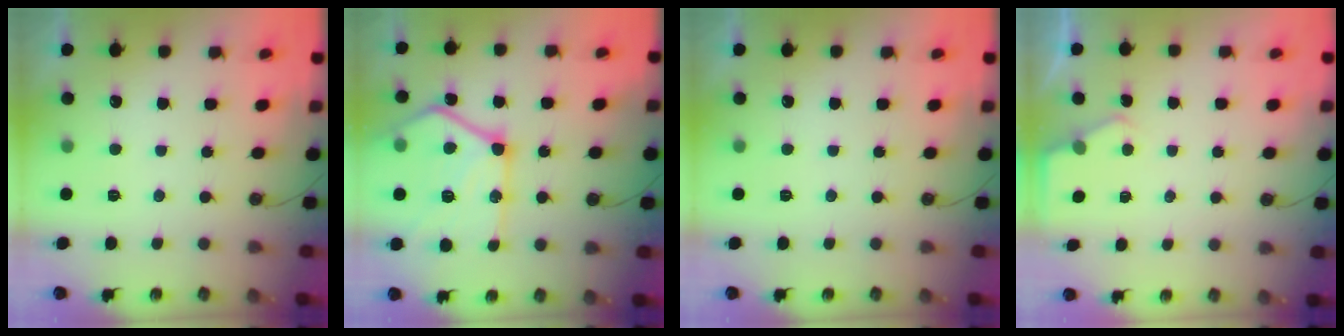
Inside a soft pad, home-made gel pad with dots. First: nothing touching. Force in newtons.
{"total": 24.6, "press": 24.5, "slide": 2.8}
{"total": 0.0}
{"total": 2.6, "press": 2.6, "slide": 0.4}